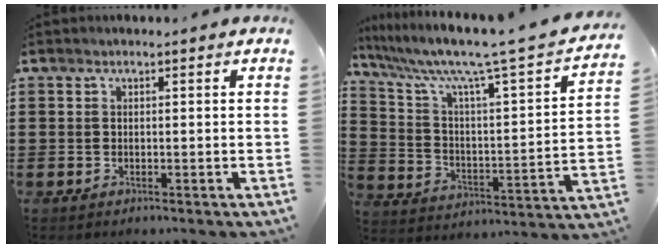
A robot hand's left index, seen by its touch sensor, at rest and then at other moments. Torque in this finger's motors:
{"motor_torque": [0.05, 0.18, 0.49, 0.20]}